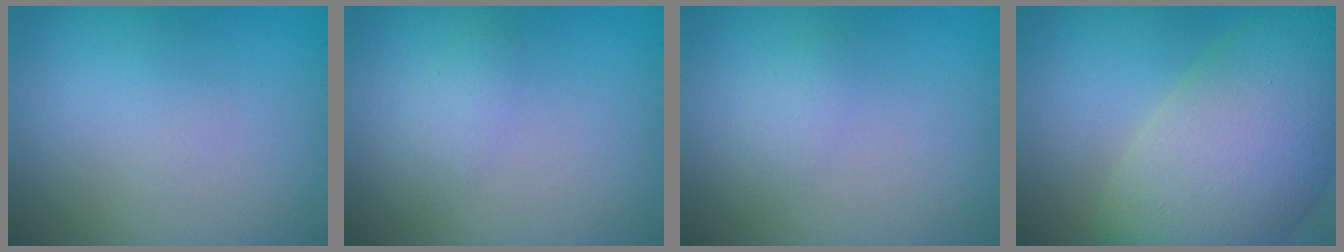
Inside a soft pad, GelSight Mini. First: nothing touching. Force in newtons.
{"total": 1.2, "press": 1.2, "slide": 0.0}
{"total": 1.0, "press": 1.0, "slide": 0.1}
{"total": 11.8, "press": 11.8, "slide": 0.5}